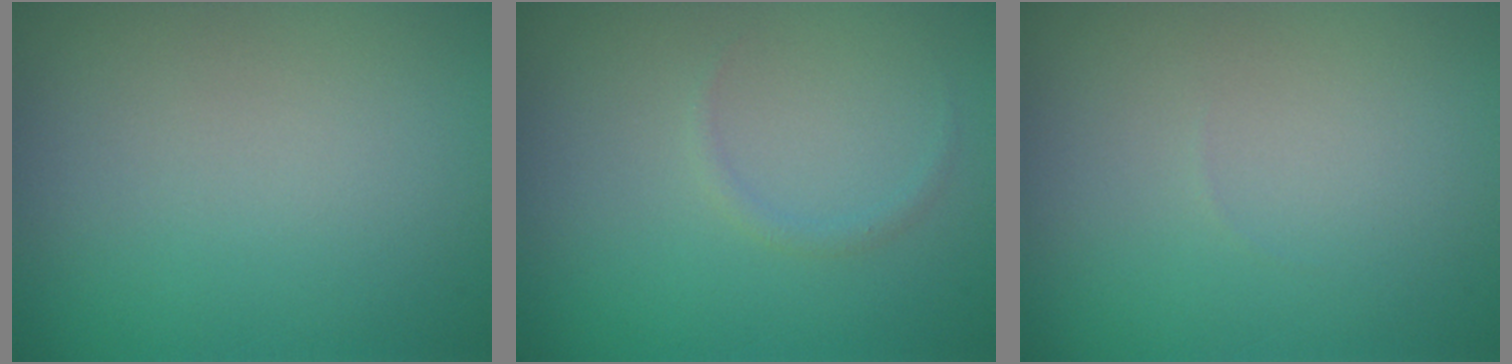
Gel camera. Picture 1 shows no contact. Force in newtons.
{"total": 0.6, "press": 0.6, "slide": 0.1}
{"total": 0.0}